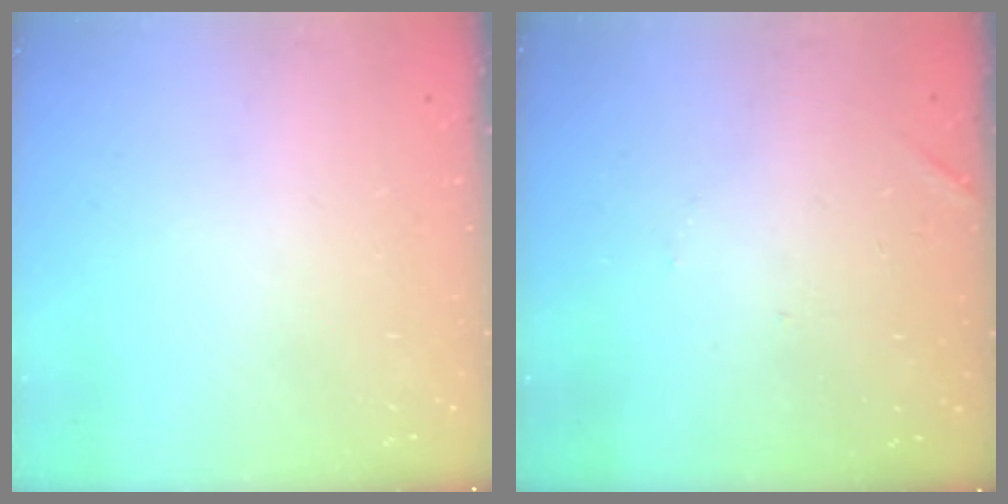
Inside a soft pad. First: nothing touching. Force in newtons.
{"total": 5.7, "press": 5.7, "slide": 0.1}